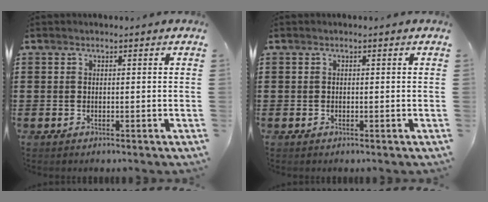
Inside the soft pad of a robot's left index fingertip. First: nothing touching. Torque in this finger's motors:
{"motor_torque": [0.00, -0.08, -0.01, -0.01]}